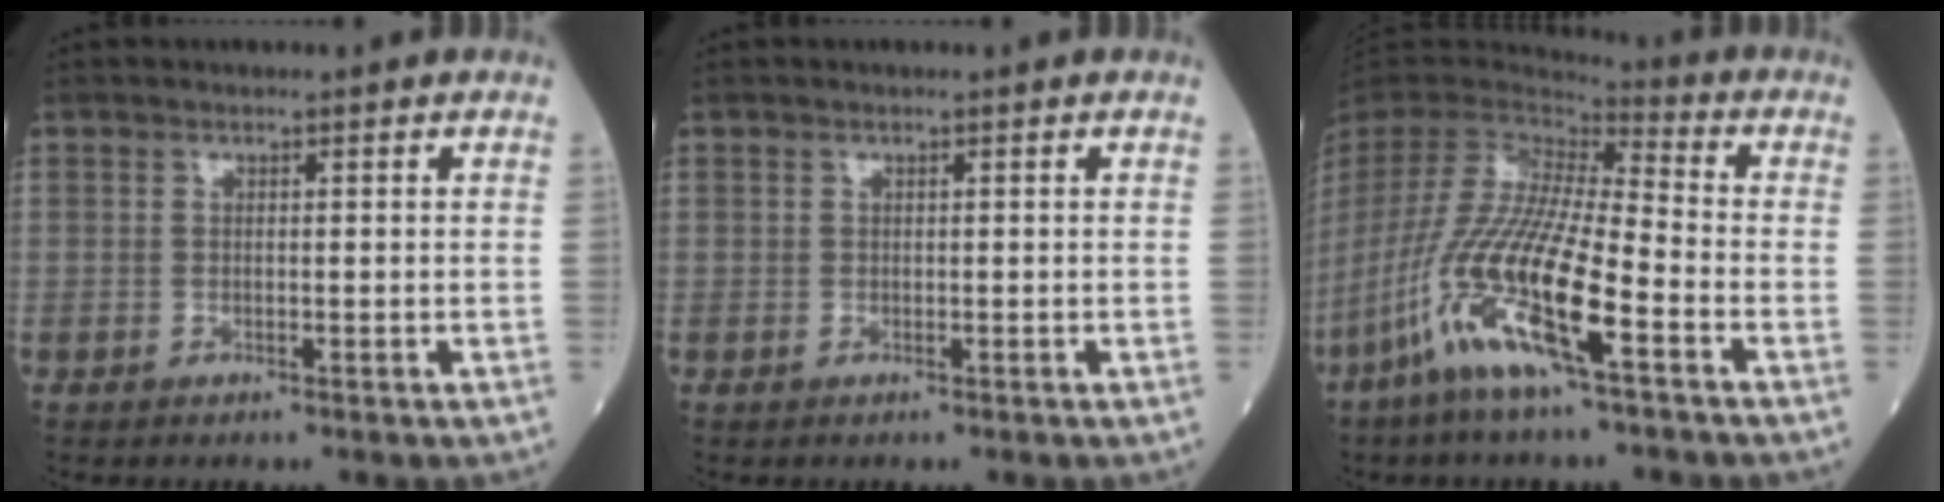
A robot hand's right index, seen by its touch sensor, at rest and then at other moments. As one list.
[{"total": 0.0}, {"total": 17.7, "force": [-8.3, 1.8, 15.6], "torque": [-0.344, -0.042, -0.167]}]